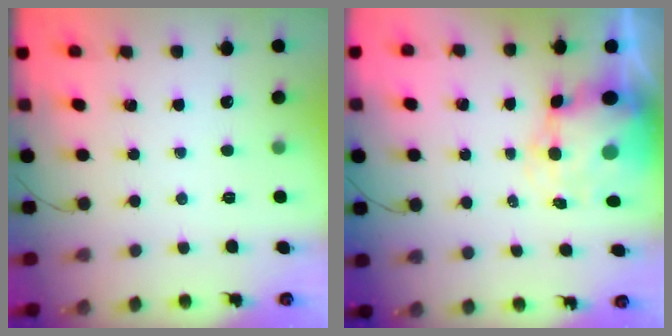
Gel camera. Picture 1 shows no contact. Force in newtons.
{"total": 9.6, "press": 9.2, "slide": 2.4}